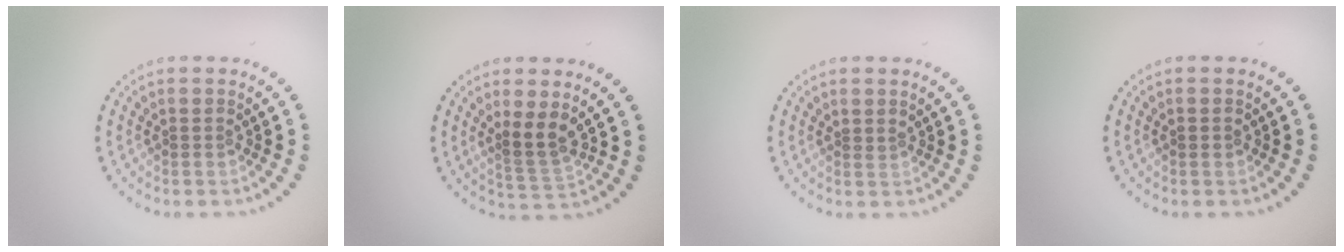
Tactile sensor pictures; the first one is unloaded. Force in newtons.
{"total": 2.6, "press": 2.1, "slide": 1.5}
{"total": 0.5, "press": 0.3, "slide": 0.5}
{"total": 0.7, "press": 0.7, "slide": 0.1}